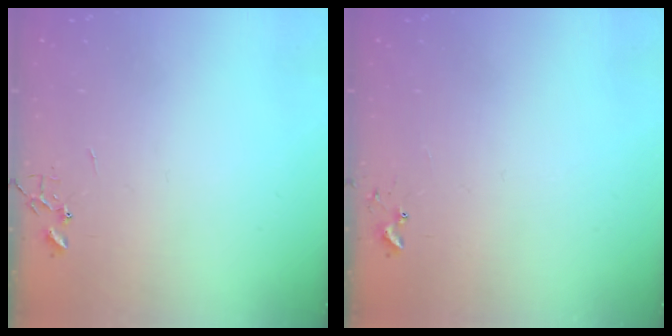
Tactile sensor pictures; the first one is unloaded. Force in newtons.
{"total": 5.5, "press": 5.4, "slide": 0.4}